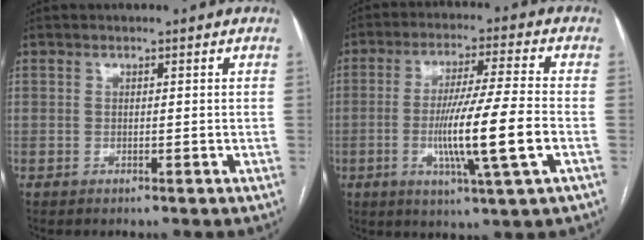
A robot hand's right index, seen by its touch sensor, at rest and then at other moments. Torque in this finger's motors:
{"motor_torque": [2.14, 0.00, 1.01, 0.21]}